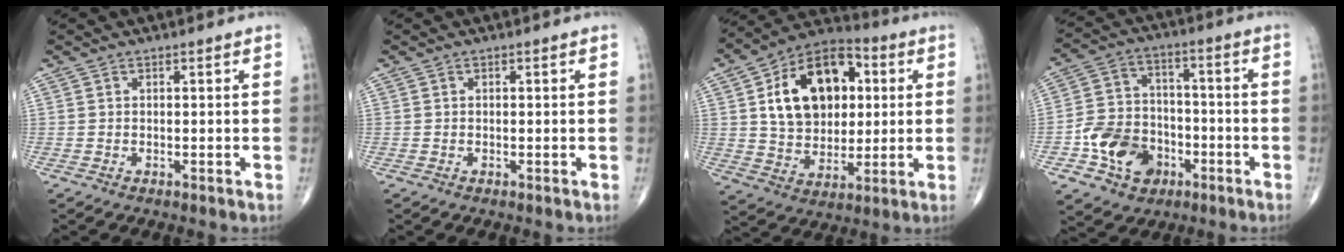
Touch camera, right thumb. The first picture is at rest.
{"total": 0.0}
{"total": 19.8, "force": [4.4, 13.4, 13.9], "torque": [-0.188, 0.006, 0.074]}
{"total": 13.1, "force": [-5.1, 10.0, 6.6], "torque": [-0.085, 0.035, -0.088]}